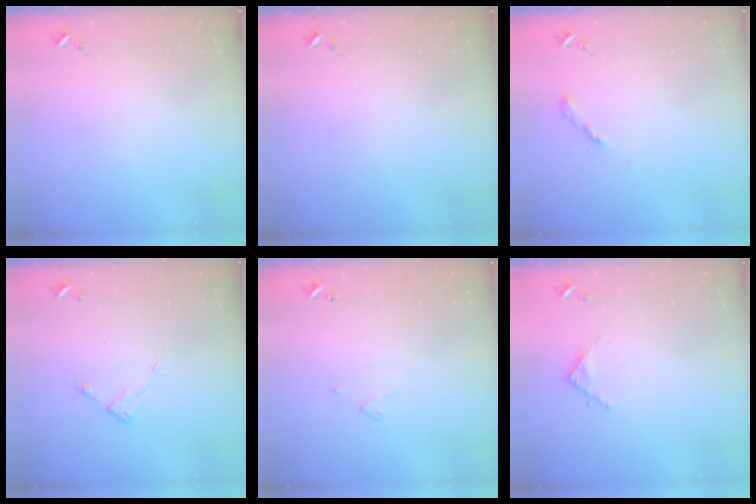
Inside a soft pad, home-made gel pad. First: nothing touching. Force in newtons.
{"total": 0.0}
{"total": 2.0, "press": 2.0, "slide": 0.2}
{"total": 4.9, "press": 4.8, "slide": 0.3}
{"total": 3.2, "press": 3.2, "slide": 0.2}
{"total": 3.1, "press": 3.1, "slide": 0.4}